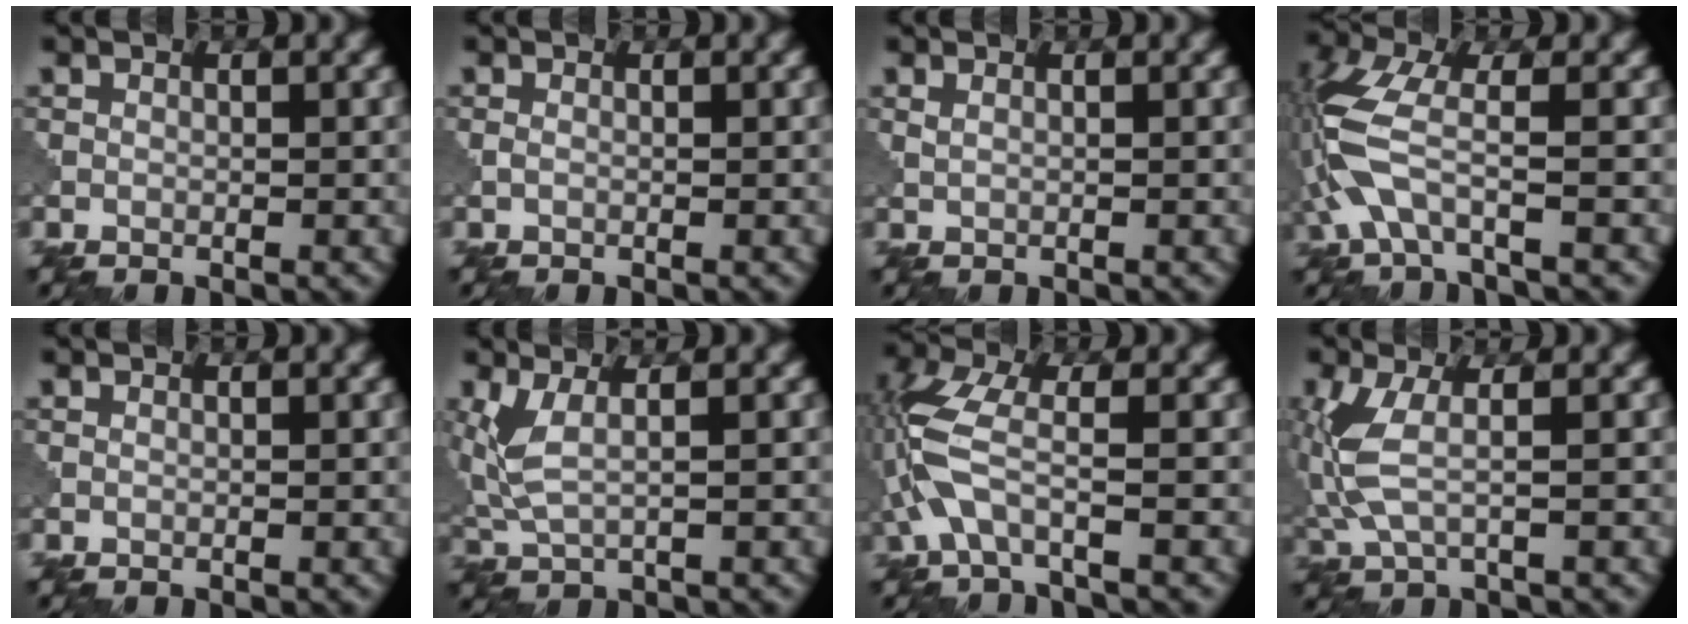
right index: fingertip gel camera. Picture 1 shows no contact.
{"total": 0.5, "force": [-0.1, 0.2, 0.5], "torque": [-0.014, -0.001, -0.004]}
{"total": 0.9, "force": [0.6, 0.4, 0.6], "torque": [-0.013, -0.001, 0.004]}
{"total": 5.9, "force": [-1.6, 1.9, 5.4], "torque": [-0.142, -0.004, -0.043]}
{"total": 0.0}
{"total": 4.0, "force": [1.0, 1.5, 3.5], "torque": [-0.099, -0.004, 0.023]}
{"total": 5.3, "force": [-1.6, 1.9, 4.7], "torque": [-0.124, 0.002, -0.044]}
{"total": 4.6, "force": [0.1, 1.7, 4.2], "torque": [-0.118, -0.007, 0.001]}